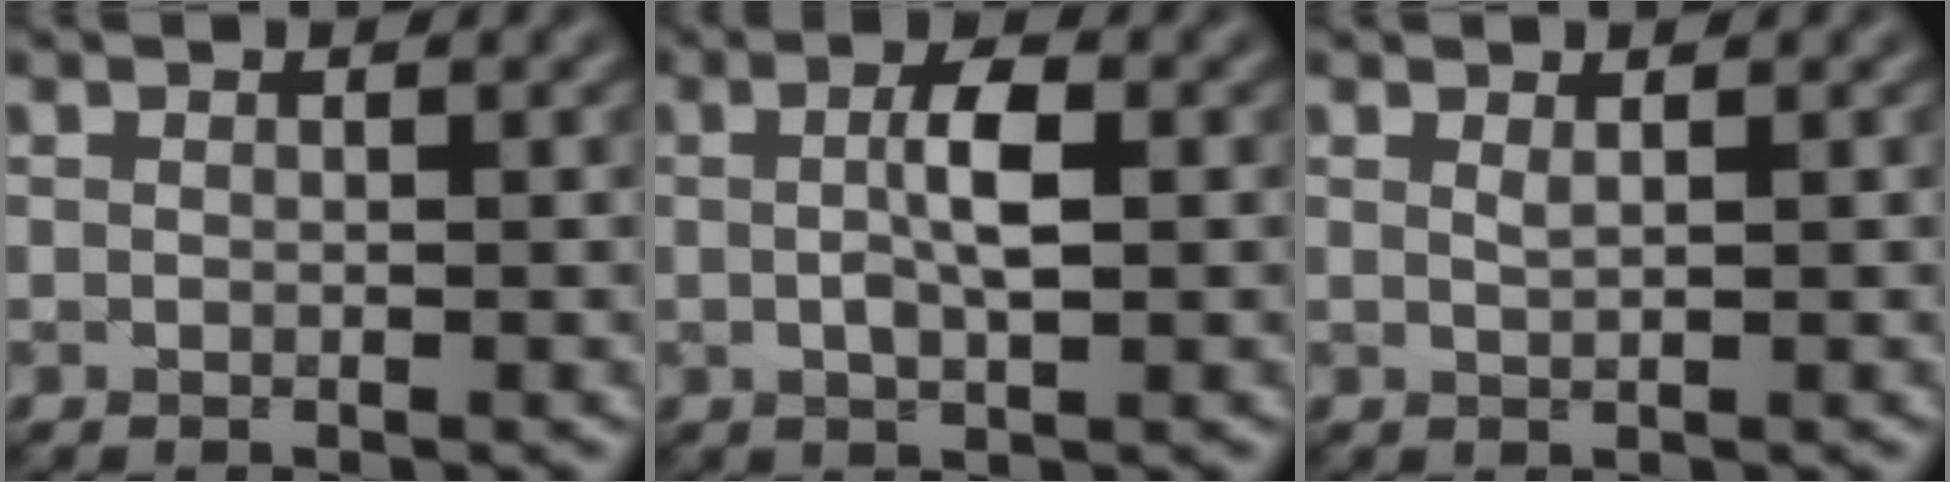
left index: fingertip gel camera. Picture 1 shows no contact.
{"total": 3.4, "force": [0.2, 1.0, 3.2], "torque": [-0.063, 0.004, 0.002]}
{"total": 0.6, "force": [0.4, 0.2, 0.4], "torque": [-0.004, -0.001, 0.007]}